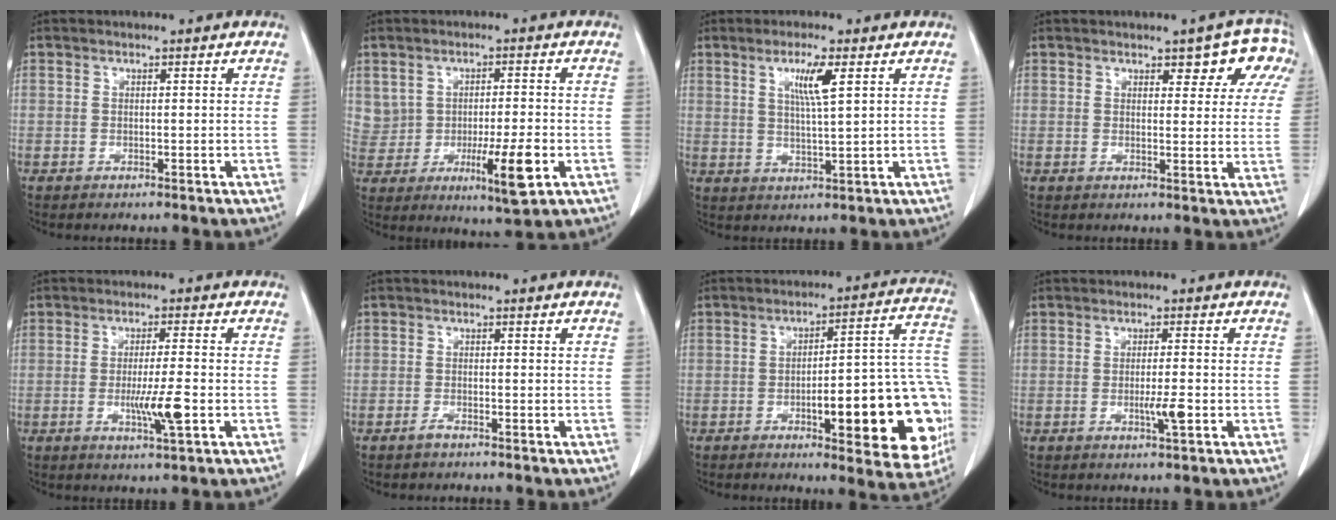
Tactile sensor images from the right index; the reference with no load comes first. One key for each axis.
{"total": 10.8, "fx": -1.4, "fy": 3.7, "fz": 10.0, "tx": -0.166, "ty": -0.005, "tz": -0.007}
{"total": 5.3, "fx": 2.2, "fy": 0.0, "fz": 4.7, "tx": -0.085, "ty": -0.002, "tz": 0.038}
{"total": 6.6, "fx": 4.2, "fy": 3.2, "fz": 4.0, "tx": -0.030, "ty": 0.002, "tz": 0.035}
{"total": 6.1, "fx": -1.5, "fy": 0.0, "fz": 5.9, "tx": -0.103, "ty": -0.012, "tz": -0.025}
{"total": 0.8, "fx": -0.7, "fy": 0.1, "fz": 0.4, "tx": -0.004, "ty": 0.002, "tz": -0.017}
{"total": 21.2, "fx": -5.8, "fy": 4.7, "fz": 19.8, "tx": -0.166, "ty": 0.033, "tz": -0.060}
{"total": 3.2, "fx": -0.9, "fy": 0.1, "fz": 3.1, "tx": -0.051, "ty": -0.004, "tz": -0.015}